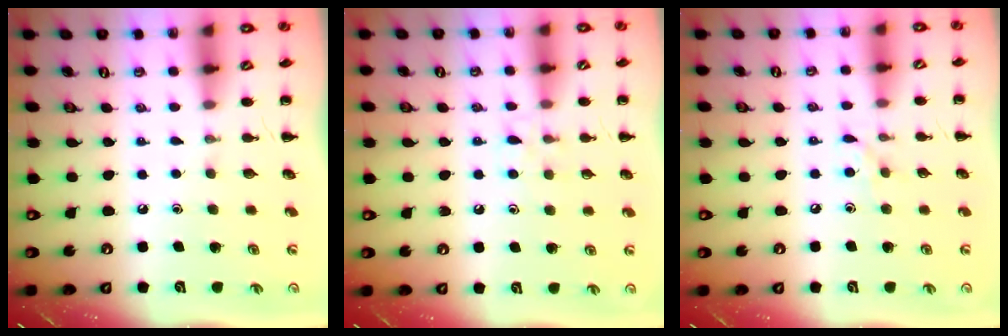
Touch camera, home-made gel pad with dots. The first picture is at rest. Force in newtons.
{"total": 6.7, "press": 6.3, "slide": 2.2}
{"total": 6.7, "press": 6.5, "slide": 1.8}